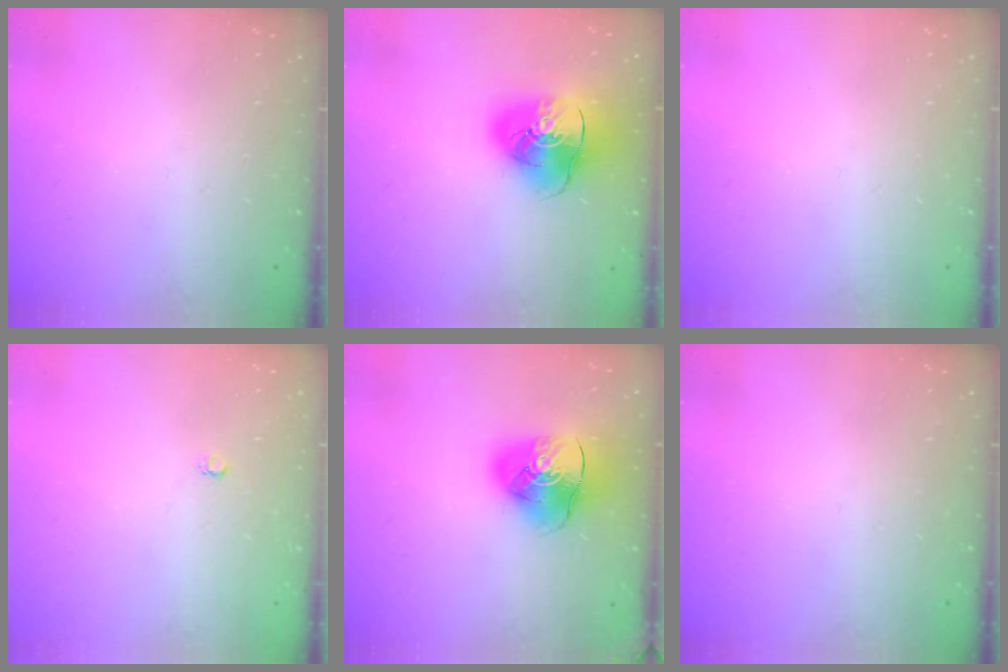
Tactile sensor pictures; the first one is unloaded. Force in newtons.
{"total": 15.4, "press": 15.2, "slide": 2.3}
{"total": 0.0}
{"total": 2.6, "press": 2.6, "slide": 0.3}
{"total": 12.8, "press": 12.7, "slide": 2.0}
{"total": 0.0}